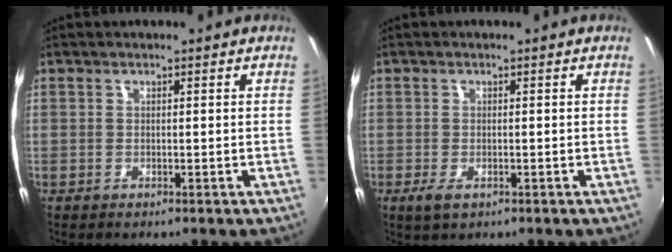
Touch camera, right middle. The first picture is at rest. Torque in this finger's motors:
{"motor_torque": [0.77, -0.58, 0.05, 0.07]}